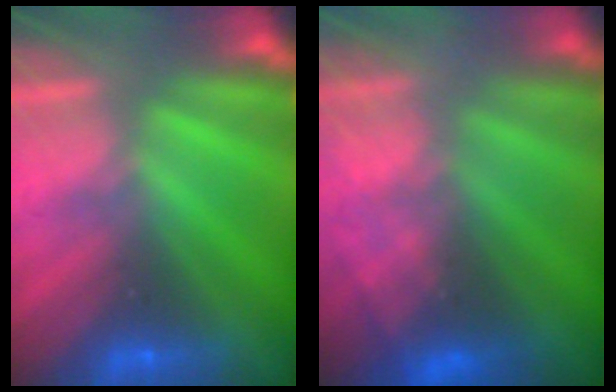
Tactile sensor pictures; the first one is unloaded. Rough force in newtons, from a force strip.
{"total": 8.1}